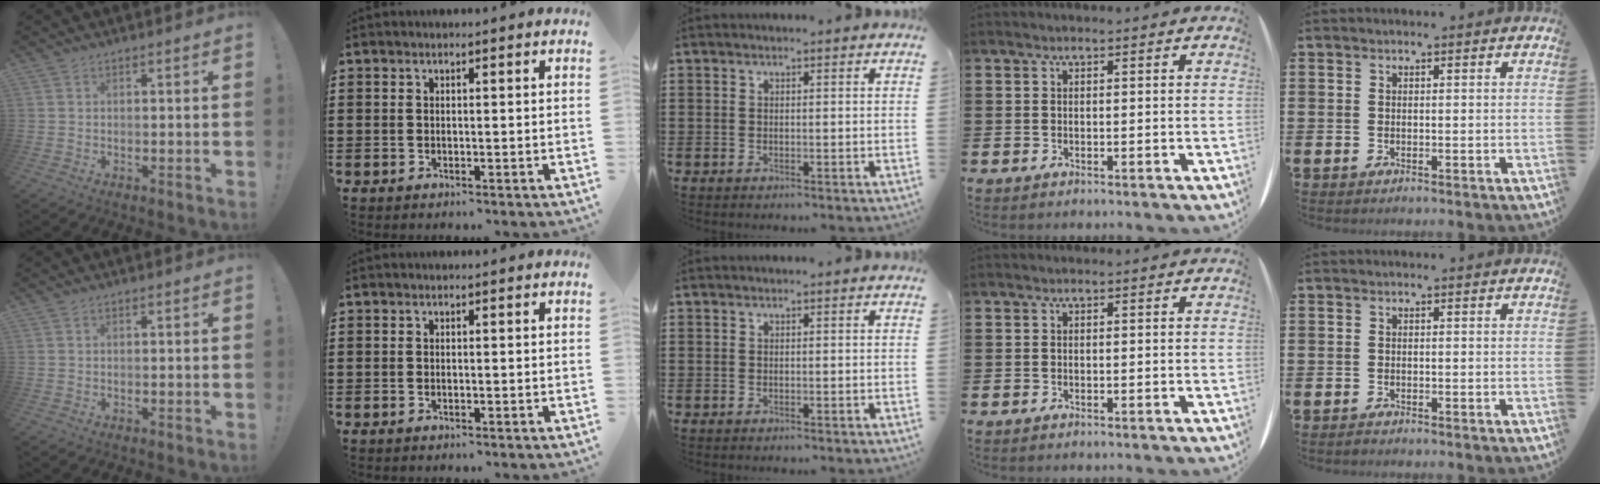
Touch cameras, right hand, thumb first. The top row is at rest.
{}